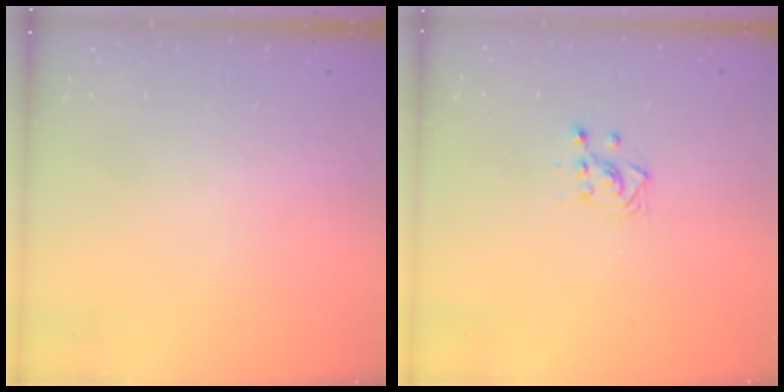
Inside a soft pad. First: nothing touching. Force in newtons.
{"total": 3.0, "press": 3.0, "slide": 0.5}